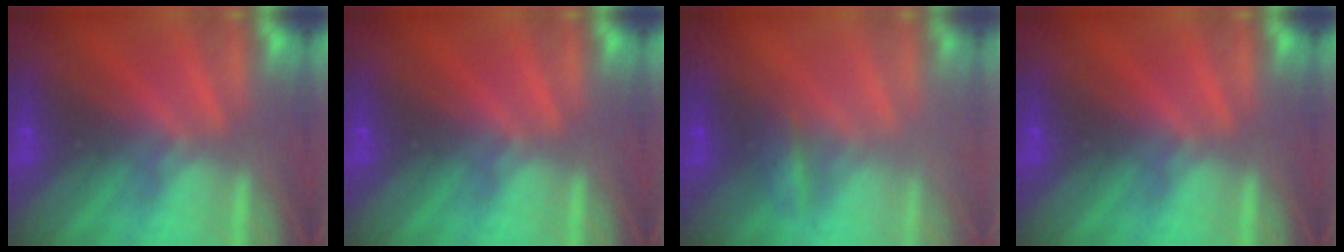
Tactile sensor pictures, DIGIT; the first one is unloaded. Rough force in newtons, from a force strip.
{"total": 0.0}
{"total": 2.2}
{"total": 0.0}